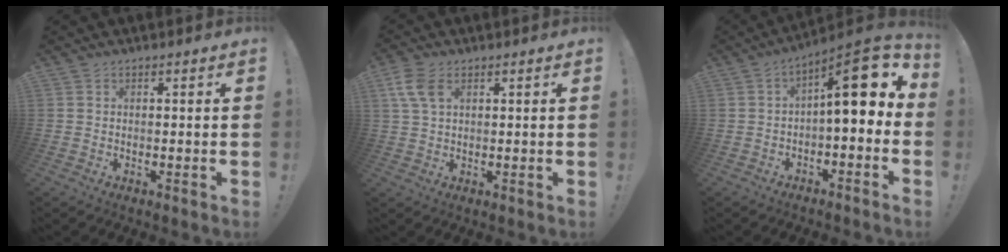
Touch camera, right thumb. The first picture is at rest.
{"total": 7.1, "force": [2.9, 4.4, 4.8], "torque": [-0.101, -0.003, 0.056]}
{"total": 14.2, "force": [3.8, 4.7, 12.9], "torque": [-0.186, -0.026, 0.060]}